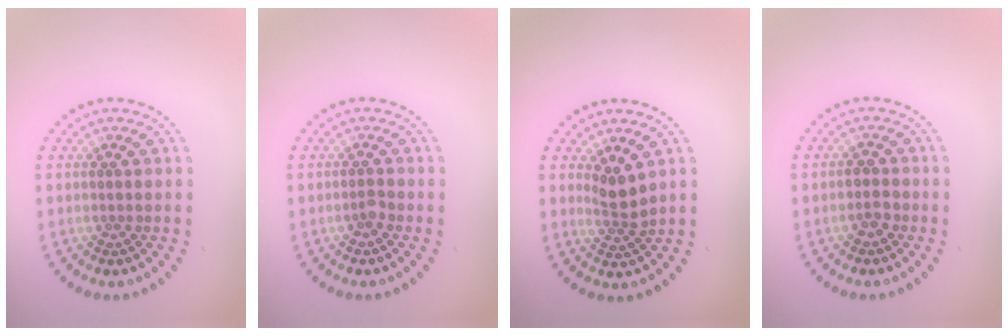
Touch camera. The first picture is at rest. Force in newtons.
{"total": 0.8, "press": 0.6, "slide": 0.5}
{"total": 2.2, "press": 1.8, "slide": 1.3}
{"total": 1.4, "press": 1.4, "slide": 0.4}